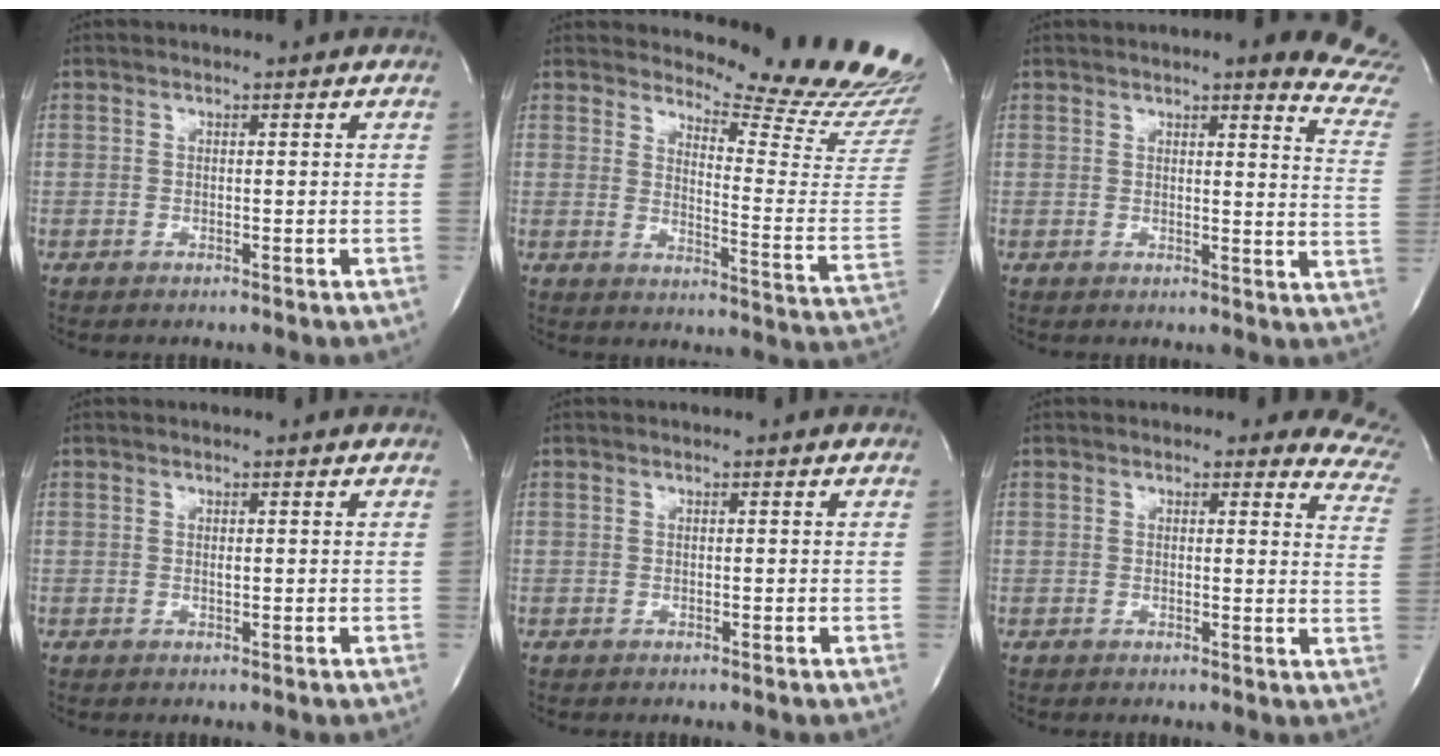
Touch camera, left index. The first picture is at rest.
{"total": 18.0, "force": [17.4, 0.9, 4.8], "torque": [-0.065, -0.158, 0.192]}
{"total": 11.8, "force": [10.5, 0.7, 5.4], "torque": [-0.041, -0.072, 0.080]}
{"total": 0.5, "force": [-0.5, 0.1, 0.1], "torque": [-0.009, -0.011, -0.009]}
{"total": 0.0}
{"total": 8.6, "force": [7.6, 3.2, 2.5], "torque": [0.011, -0.044, 0.034]}